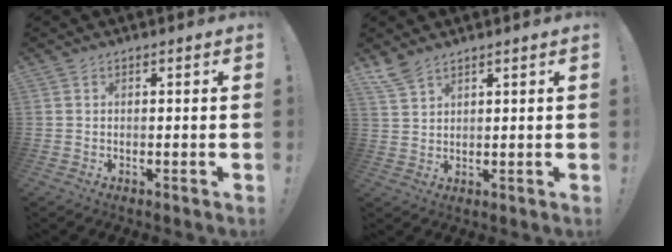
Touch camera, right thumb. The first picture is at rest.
{"total": 4.9, "force": [4.1, 1.5, 2.2], "torque": [-0.044, -0.021, 0.079]}